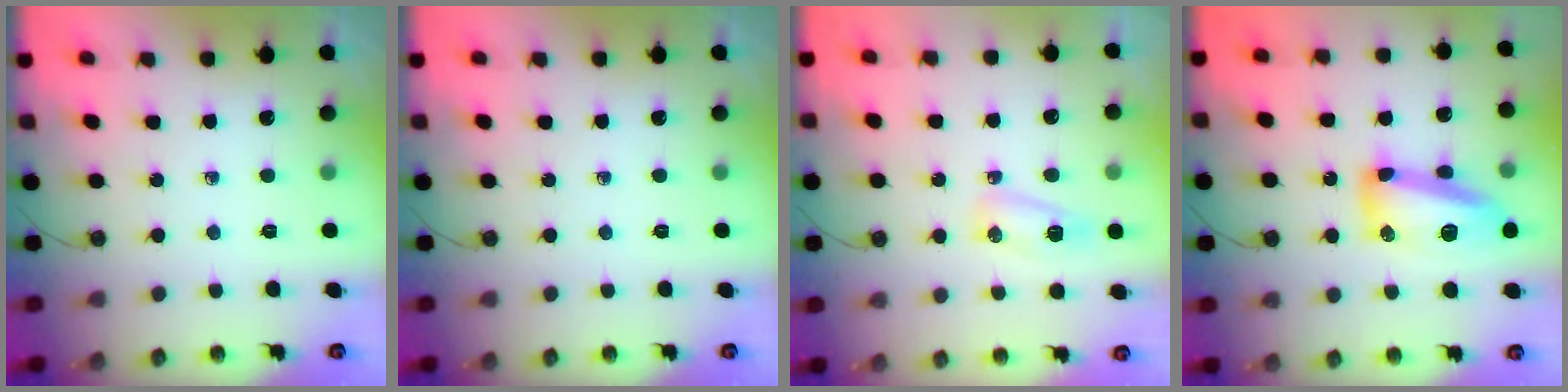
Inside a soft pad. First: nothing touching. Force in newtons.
{"total": 0.0}
{"total": 7.7, "press": 6.3, "slide": 4.4}
{"total": 14.3, "press": 14.2, "slide": 1.3}